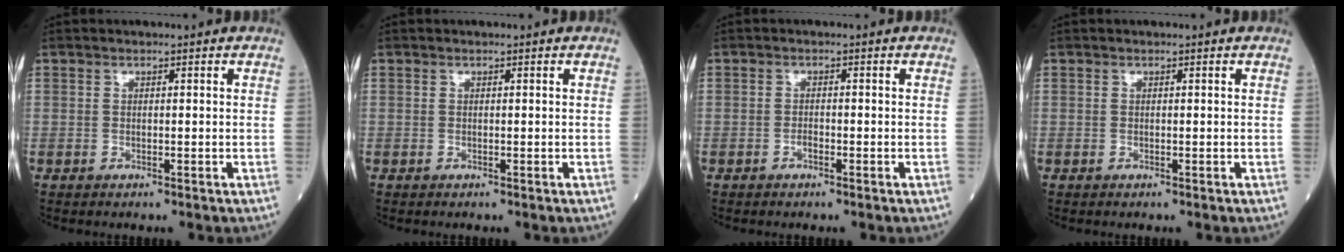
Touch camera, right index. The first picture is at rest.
{"total": 0.0}
{"total": 0.9, "force": [-0.6, 0.3, 0.7], "torque": [-0.013, 0.003, -0.011]}
{"total": 0.0}